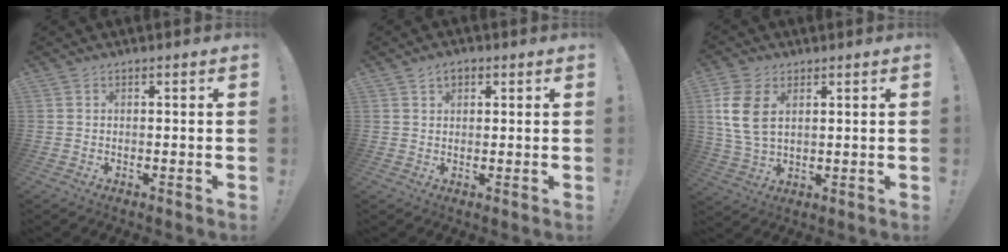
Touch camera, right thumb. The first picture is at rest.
{"total": 2.9, "force": [1.4, 1.9, 1.7], "torque": [-0.027, 0.000, 0.026]}
{"total": 10.6, "force": [3.6, 6.4, 7.6], "torque": [-0.164, -0.004, 0.070]}